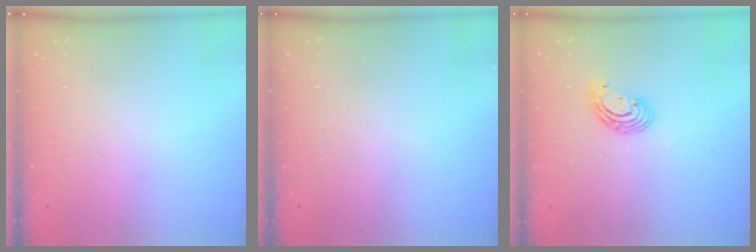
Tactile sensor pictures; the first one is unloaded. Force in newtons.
{"total": 0.0}
{"total": 7.2, "press": 7.2, "slide": 1.0}